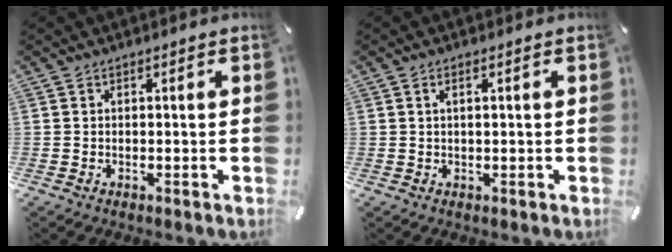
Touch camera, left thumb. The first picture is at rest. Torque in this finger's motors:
{"motor_torque": [-0.27, -0.56, -0.05, 0.07, -0.01]}